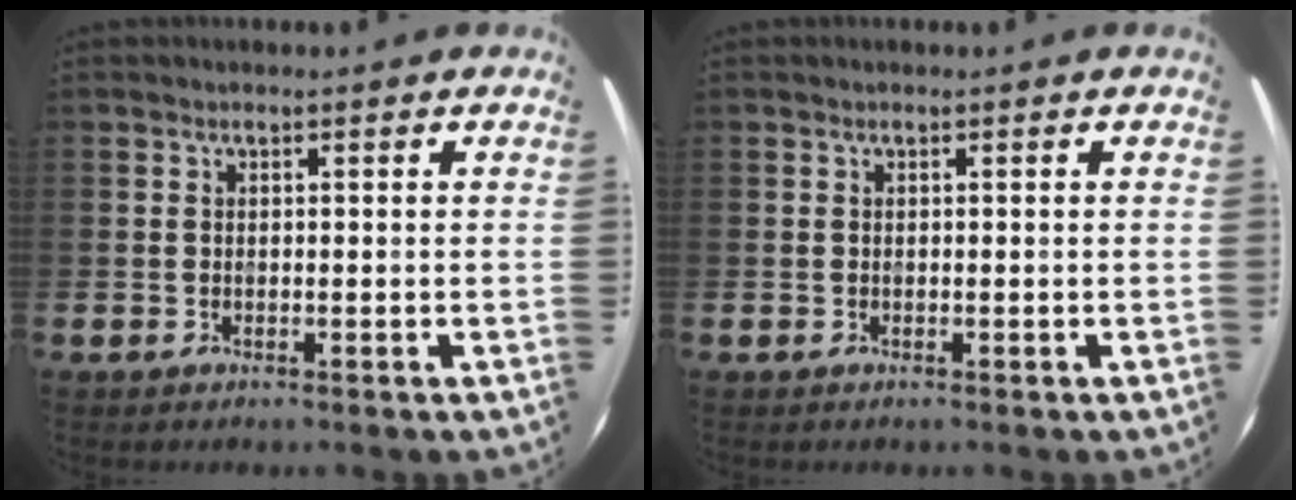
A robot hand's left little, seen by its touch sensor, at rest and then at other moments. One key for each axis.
{"total": 0.0}